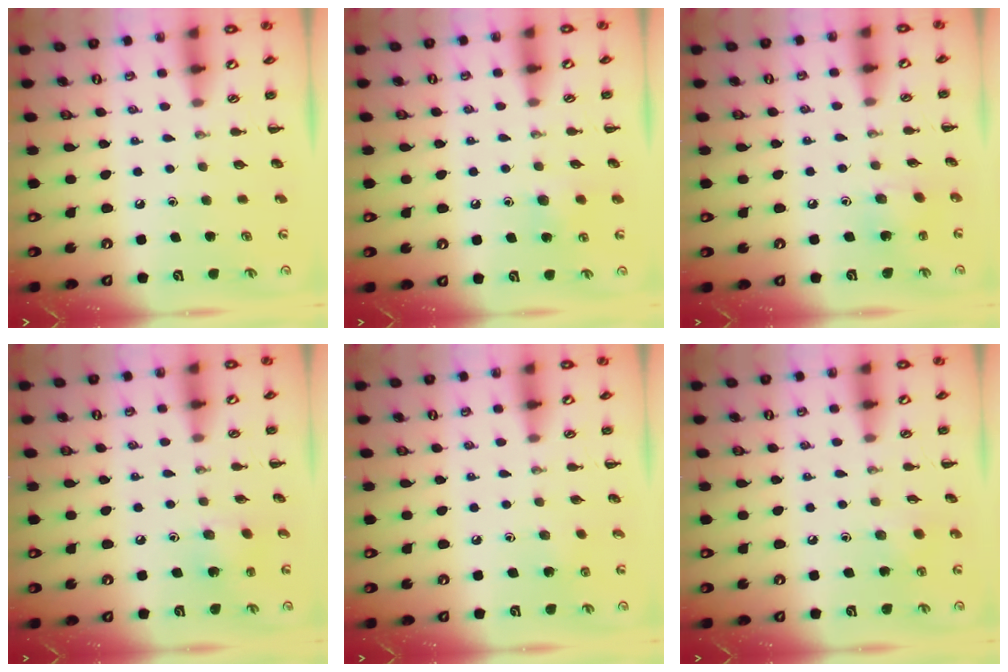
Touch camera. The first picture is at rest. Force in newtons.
{"total": 7.1, "press": 6.7, "slide": 2.4}
{"total": 3.9, "press": 3.7, "slide": 1.1}
{"total": 2.2, "press": 2.1, "slide": 0.6}
{"total": 1.7, "press": 1.5, "slide": 0.7}
{"total": 2.8, "press": 2.8, "slide": 0.7}